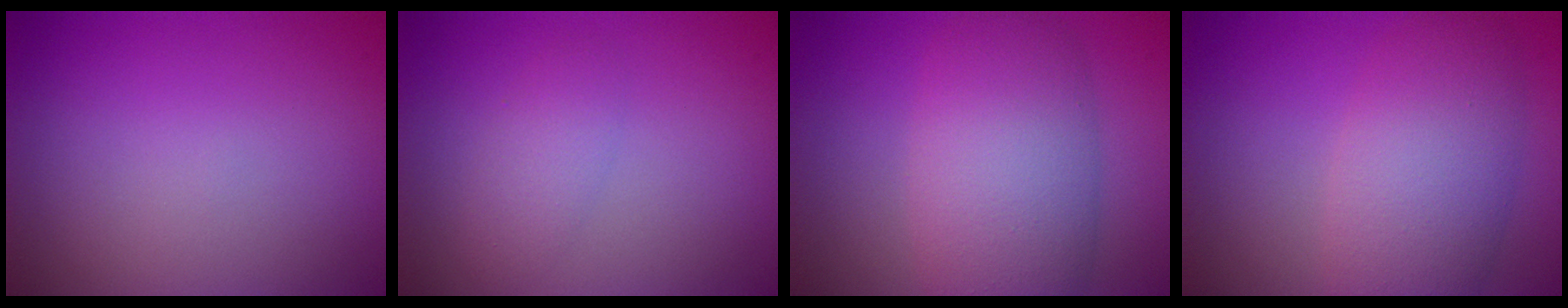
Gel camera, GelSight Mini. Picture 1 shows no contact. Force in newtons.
{"total": 2.0, "press": 2.0, "slide": 0.1}
{"total": 7.9, "press": 7.9, "slide": 0.4}
{"total": 6.6, "press": 6.6, "slide": 0.5}